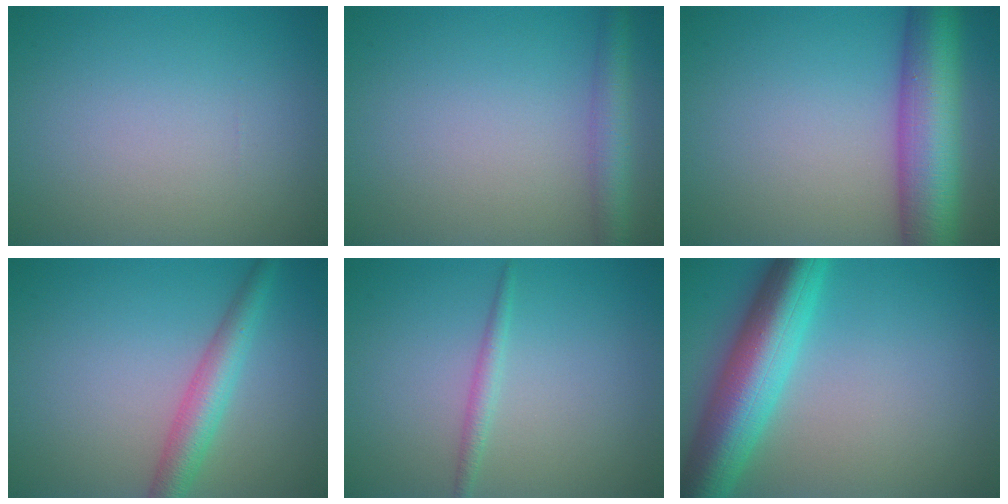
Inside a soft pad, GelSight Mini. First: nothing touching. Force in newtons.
{"total": 3.1, "press": 3.1, "slide": 0.2}
{"total": 9.4, "press": 9.4, "slide": 0.4}
{"total": 3.7, "press": 3.7, "slide": 0.1}
{"total": 1.3, "press": 1.3, "slide": 0.1}
{"total": 9.0, "press": 9.0, "slide": 0.2}